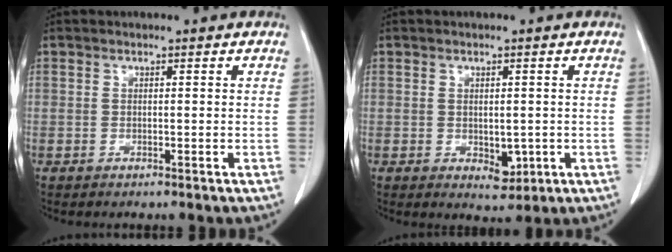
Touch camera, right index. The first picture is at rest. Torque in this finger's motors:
{"motor_torque": [0.39, 0.10, 0.11, 0.03]}